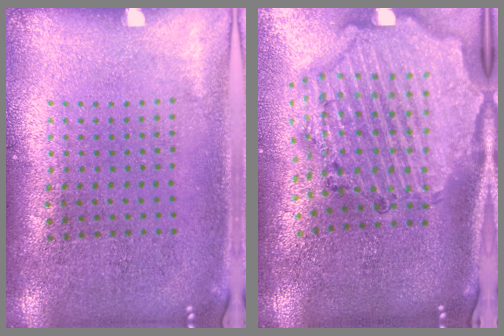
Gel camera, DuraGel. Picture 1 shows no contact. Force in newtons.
{"total": 2.9, "press": 2.6, "slide": 1.2}